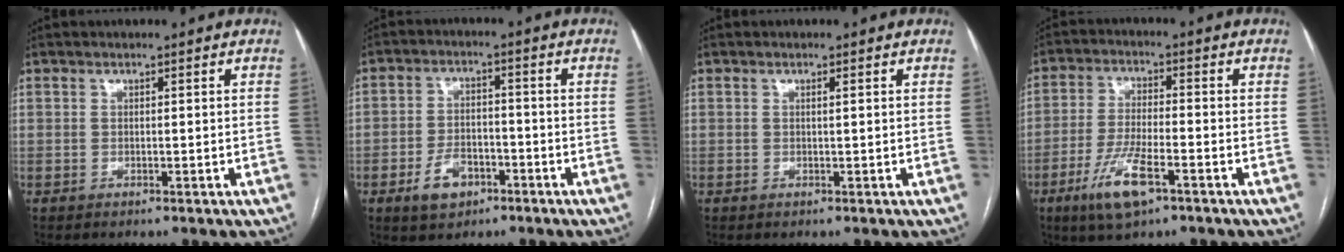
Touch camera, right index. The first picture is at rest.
{"total": 6.2, "force": [-3.1, 3.9, 3.6], "torque": [-0.069, 0.007, -0.049]}
{"total": 0.5, "force": [0.2, -0.1, 0.5], "torque": [-0.009, 0.000, 0.004]}
{"total": 8.9, "force": [-4.7, 1.9, 7.3], "torque": [-0.149, -0.013, -0.084]}